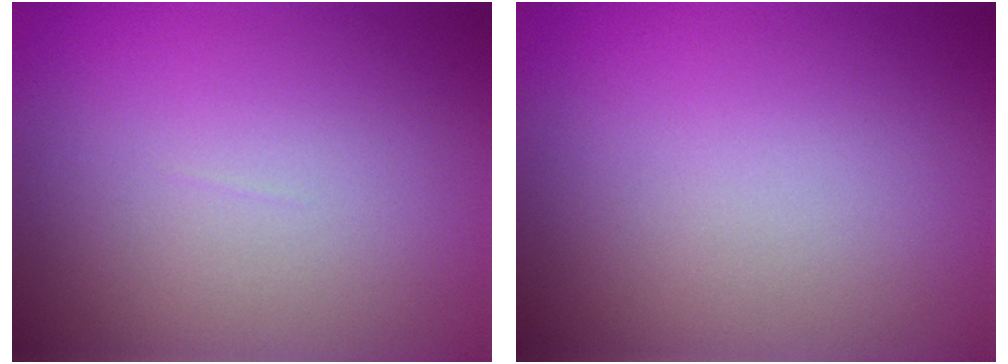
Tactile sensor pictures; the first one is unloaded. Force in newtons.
{"total": 0.0}